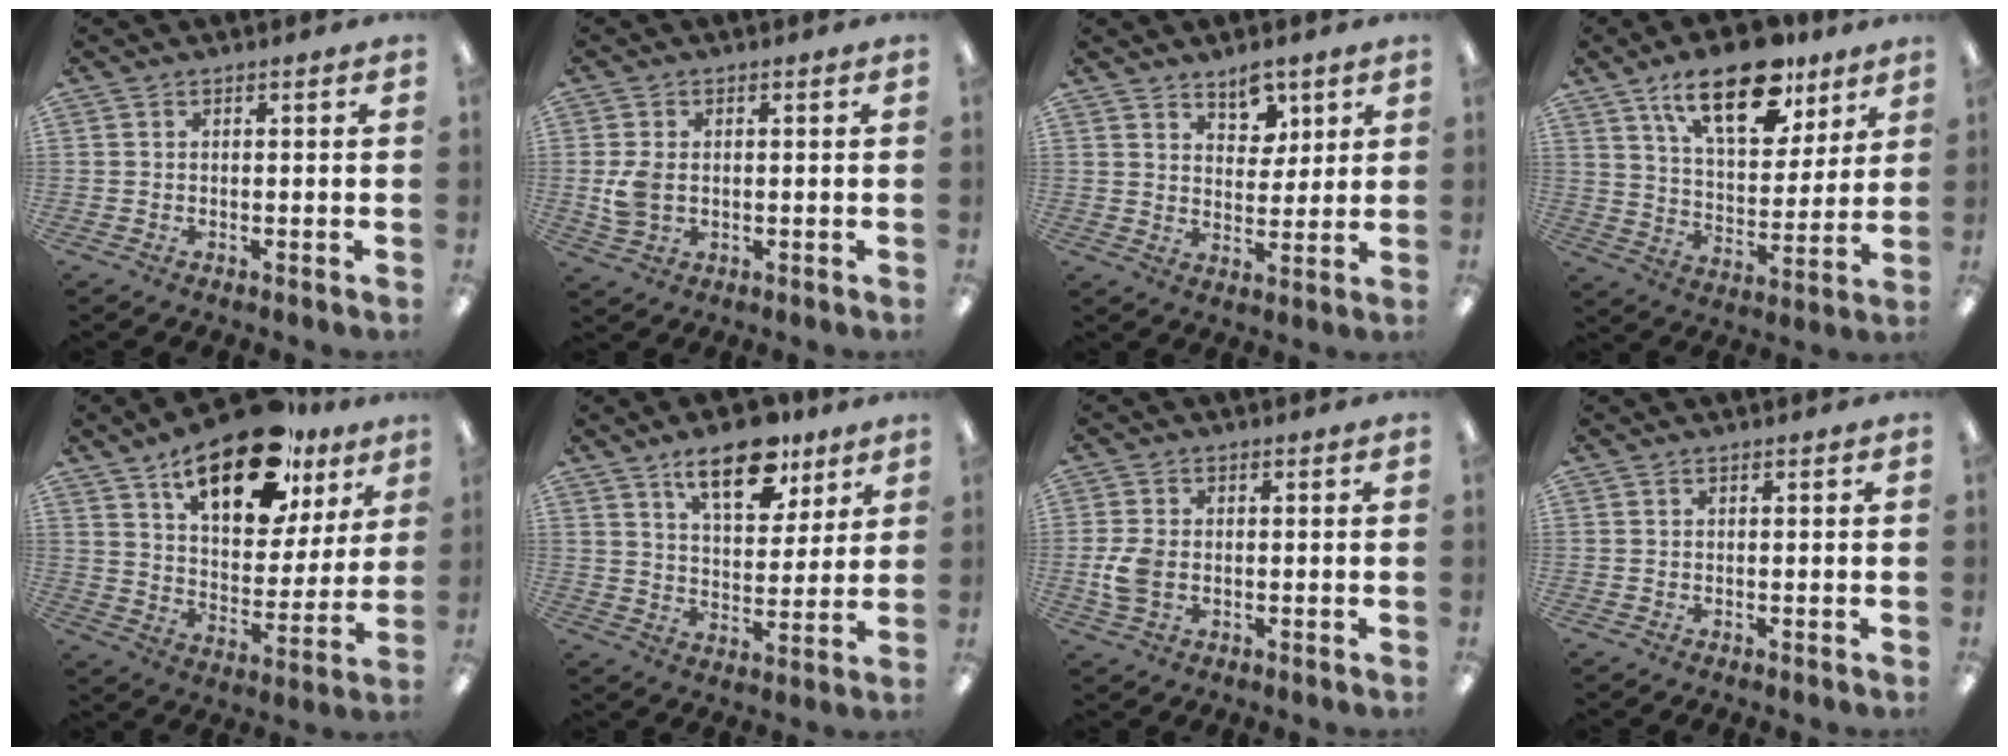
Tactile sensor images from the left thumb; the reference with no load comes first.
{"total": 5.5, "force": [0.0, 3.7, 4.0], "torque": [-0.086, -0.002, -0.003]}
{"total": 7.0, "force": [5.2, 4.2, 2.3], "torque": [-0.014, -0.026, 0.089]}
{"total": 19.6, "force": [12.4, 9.0, 12.3], "torque": [-0.190, -0.055, 0.207]}
{"total": 21.8, "force": [14.2, 9.9, 13.2], "torque": [-0.199, -0.073, 0.240]}
{"total": 14.6, "force": [9.6, 6.9, 8.5], "torque": [-0.118, -0.045, 0.165]}
{"total": 5.9, "force": [-0.7, 4.1, 4.3], "torque": [-0.099, 0.001, -0.014]}
{"total": 0.0}